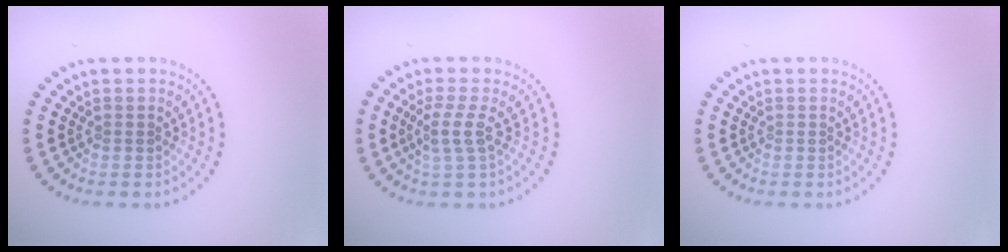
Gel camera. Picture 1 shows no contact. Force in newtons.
{"total": 2.2, "press": 1.7, "slide": 1.4}
{"total": 0.0}